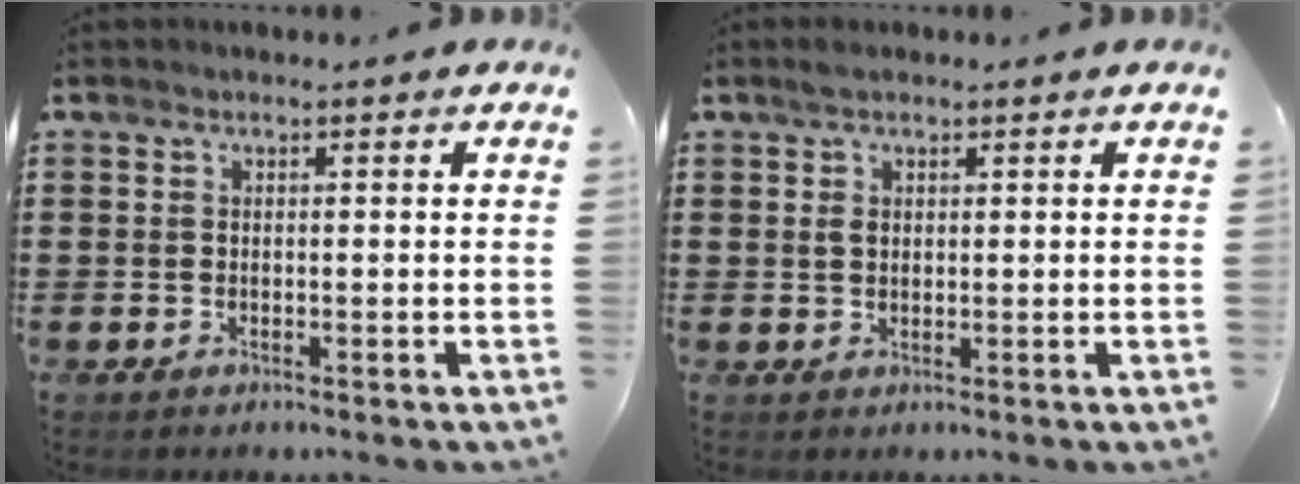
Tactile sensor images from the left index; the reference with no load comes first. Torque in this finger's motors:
{"motor_torque": [0.99, -1.15, 0.15, 0.02]}